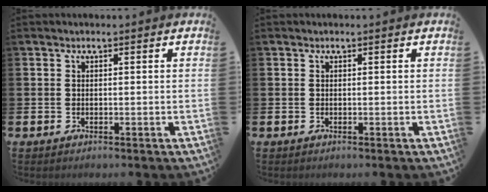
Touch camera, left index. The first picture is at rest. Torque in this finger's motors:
{"motor_torque": [0.00, 0.00, 0.00, 0.01]}